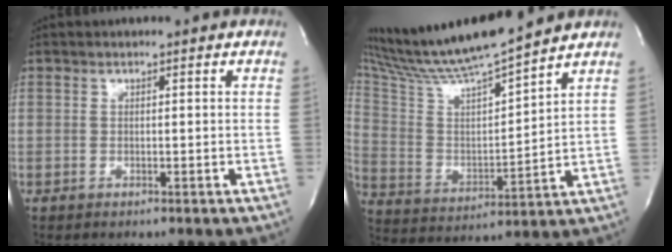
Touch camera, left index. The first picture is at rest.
{"total": 15.8, "force": [14.5, -0.5, 6.2], "torque": [-0.128, -0.003, 0.270]}